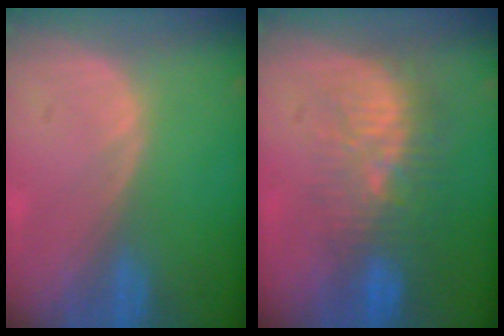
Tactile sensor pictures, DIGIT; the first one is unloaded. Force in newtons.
{"total": 9.3, "press": 8.6, "slide": 3.6}